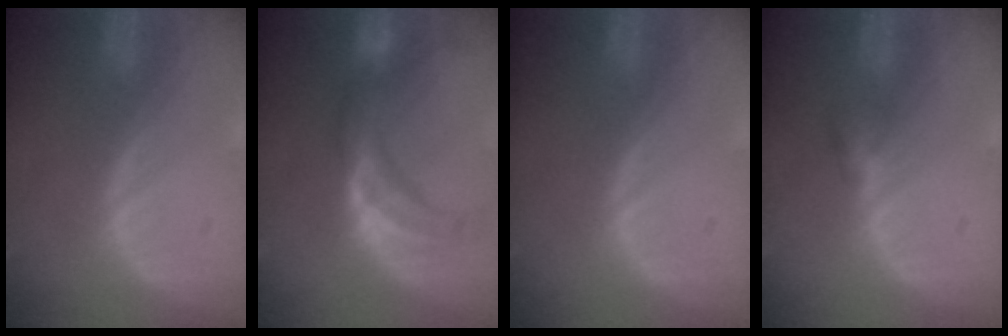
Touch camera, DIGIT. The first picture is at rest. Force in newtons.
{"total": 11.1, "press": 9.5, "slide": 5.7}
{"total": 0.0}
{"total": 2.5, "press": 2.5, "slide": 0.5}